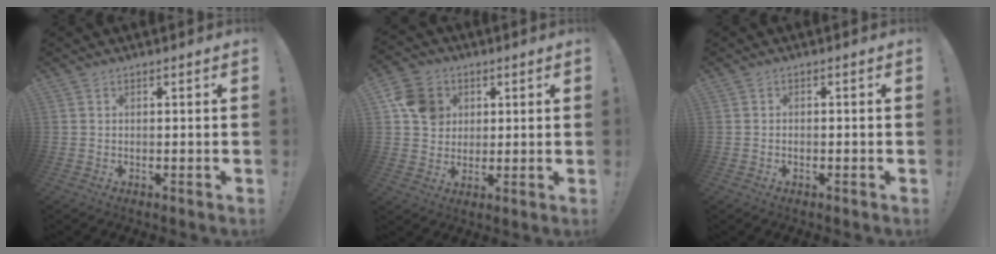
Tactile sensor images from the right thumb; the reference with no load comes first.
{"total": 10.5, "force": [3.4, 9.2, 3.8], "torque": [-0.035, -0.006, 0.069]}
{"total": 0.6, "force": [-0.3, 0.4, 0.3], "torque": [-0.004, 0.003, -0.006]}